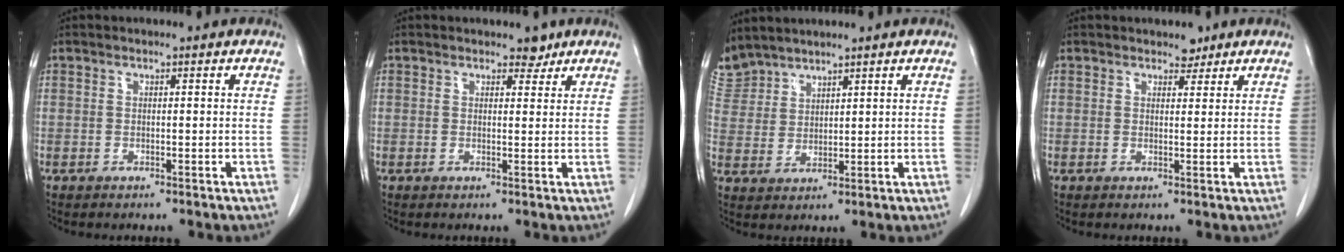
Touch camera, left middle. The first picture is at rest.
{"total": 1.8, "force": [1.4, 1.1, 0.5], "torque": [-0.001, -0.001, 0.015]}
{"total": 5.2, "force": [5.1, 0.9, 0.3], "torque": [-0.020, 0.014, 0.111]}
{"total": 1.7, "force": [1.4, 1.0, 0.3], "torque": [-0.001, -0.002, 0.017]}